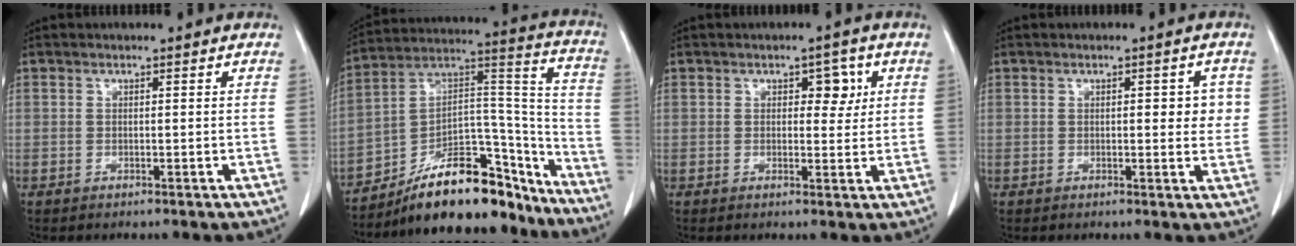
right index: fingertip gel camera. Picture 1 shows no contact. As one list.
[{"total": 20.5, "force": [-16.7, 6.8, 9.7], "torque": [-0.142, 0.052, -0.272]}, {"total": 3.5, "force": [1.2, 2.0, 2.6], "torque": [-0.028, 0.008, 0.016]}, {"total": 4.0, "force": [0.7, 1.6, 3.6], "torque": [-0.034, 0.001, 0.005]}]